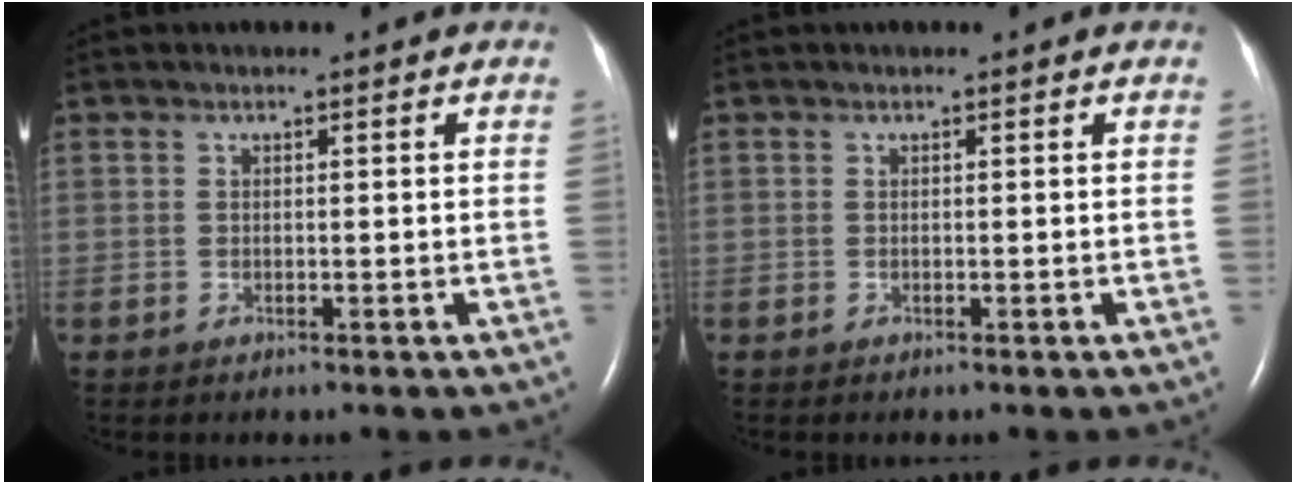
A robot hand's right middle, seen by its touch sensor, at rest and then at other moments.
{"total": 0.0}